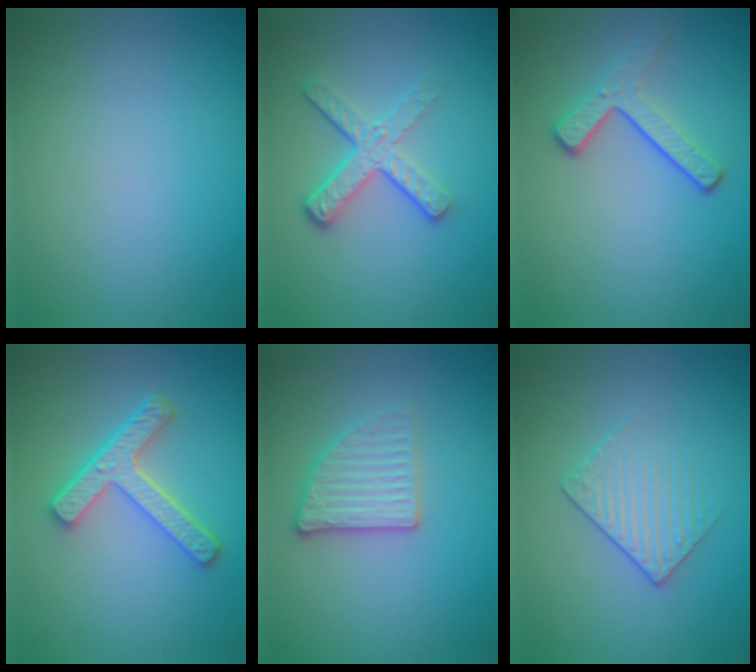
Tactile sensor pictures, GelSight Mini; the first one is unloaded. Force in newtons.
{"total": 4.1, "press": 2.7, "slide": 3.0}
{"total": 3.3, "press": 2.3, "slide": 2.3}
{"total": 4.3, "press": 3.3, "slide": 2.8}
{"total": 2.7, "press": 2.5, "slide": 1.0}
{"total": 1.9, "press": 1.6, "slide": 1.0}